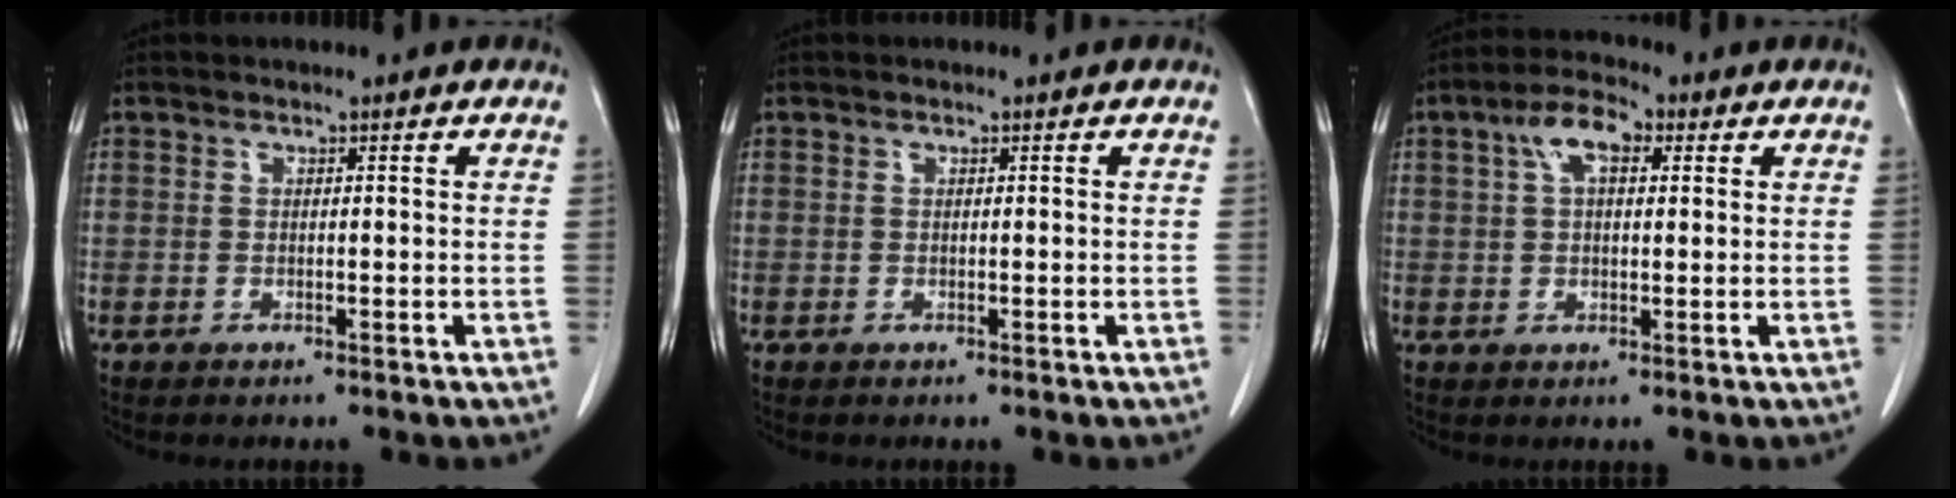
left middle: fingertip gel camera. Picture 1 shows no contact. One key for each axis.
{"total": 0.0}
{"total": 5.9, "fx": 2.2, "fy": 2.7, "fz": 4.8, "tx": -0.093, "ty": 0.022, "tz": 0.039}